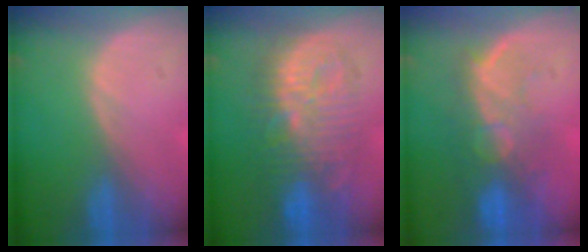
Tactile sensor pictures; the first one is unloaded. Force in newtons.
{"total": 10.4, "press": 10.4, "slide": 0.4}
{"total": 9.7, "press": 8.4, "slide": 5.0}